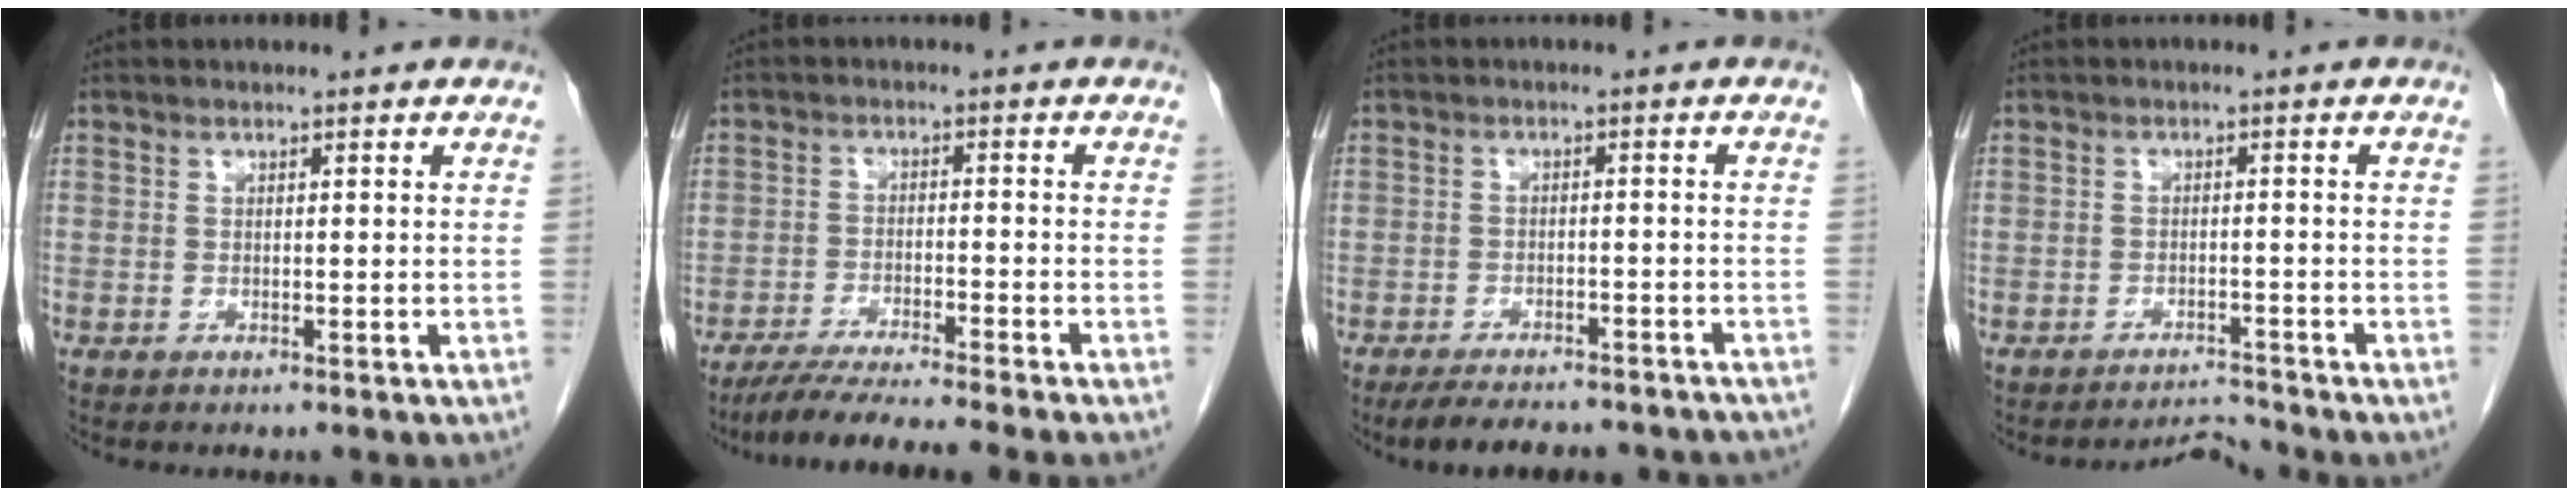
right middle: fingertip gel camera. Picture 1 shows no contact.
{"total": 10.1, "force": [-8.8, -1.5, 4.8], "torque": [-0.059, -0.025, -0.142]}
{"total": 13.9, "force": [-12.4, 3.7, 5.3], "torque": [-0.088, -0.002, -0.152]}
{"total": 2.7, "force": [-2.4, -0.6, -1.0], "torque": [0.022, -0.002, -0.034]}